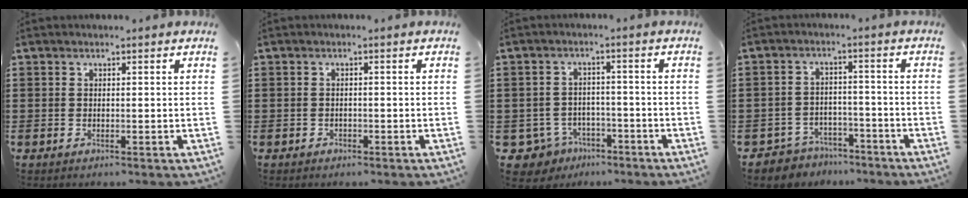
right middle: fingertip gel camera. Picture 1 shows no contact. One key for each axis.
{"total": 0.8, "fx": -0.5, "fy": 0.6, "fz": 0.1, "tx": -0.003, "ty": 0.003, "tz": -0.013}
{"total": 4.4, "fx": -3.4, "fy": 2.6, "fz": 0.9, "tx": -0.045, "ty": 0.003, "tz": -0.073}
{"total": 4.4, "fx": -4.2, "fy": 1.3, "fz": -0.2, "tx": -0.014, "ty": 0.004, "tz": -0.091}